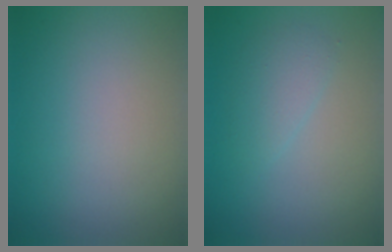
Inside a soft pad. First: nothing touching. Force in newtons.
{"total": 1.8, "press": 1.8, "slide": 0.2}